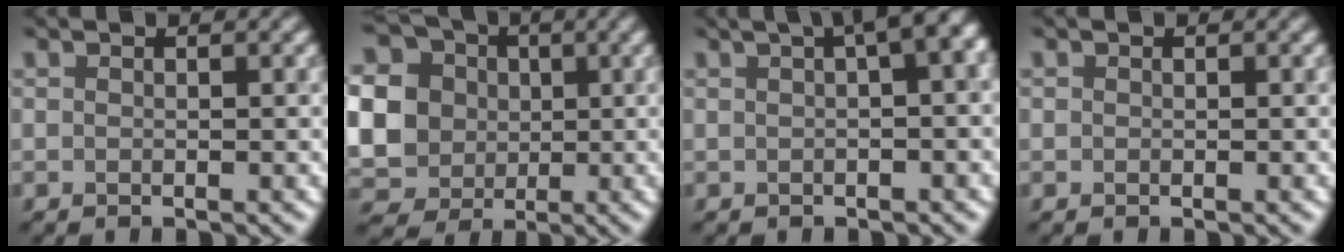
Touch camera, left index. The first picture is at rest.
{"total": 14.0, "force": [0.8, 13.0, 5.2], "torque": [-0.175, 0.007, -0.004]}
{"total": 5.9, "force": [1.9, 1.8, 5.2], "torque": [-0.041, 0.030, 0.027]}
{"total": 0.0}